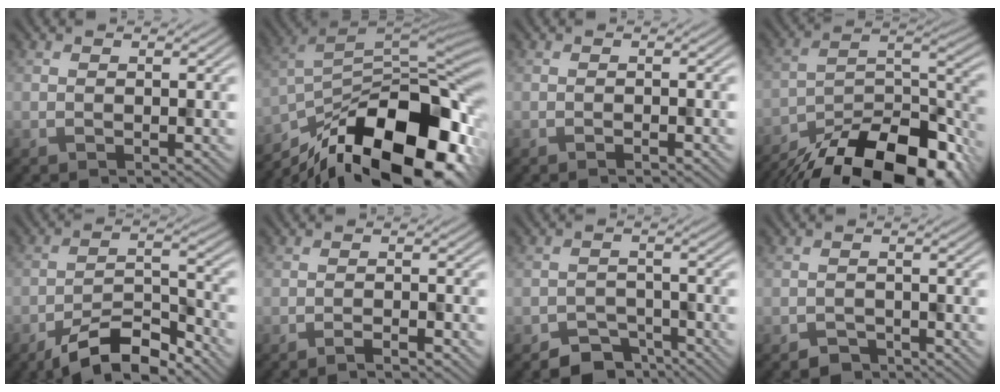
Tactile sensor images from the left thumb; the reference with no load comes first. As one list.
[{"total": 18.7, "force": [-10.9, 8.1, 12.8], "torque": [-0.218, -0.024, -0.174]}, {"total": 0.9, "force": [-0.6, 0.1, 0.6], "torque": [-0.011, 0.002, -0.010]}, {"total": 17.8, "force": [-13.9, 6.2, 9.2], "torque": [-0.179, -0.023, -0.211]}, {"total": 9.4, "force": [-6.9, 2.8, 5.7], "torque": [-0.095, 0.003, -0.132]}, {"total": 1.9, "force": [-1.4, 0.1, 1.2], "torque": [-0.020, 0.006, -0.030]}, {"total": 4.4, "force": [-3.5, 2.3, 1.3], "torque": [-0.017, -0.004, -0.064]}, {"total": 1.9, "force": [-1.6, 0.9, 0.3], "torque": [-0.003, 0.003, -0.032]}]